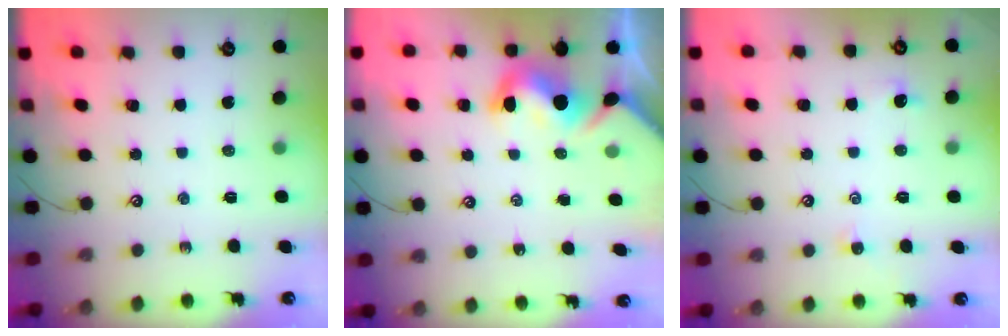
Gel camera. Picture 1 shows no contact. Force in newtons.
{"total": 6.3, "press": 6.3, "slide": 0.4}
{"total": 0.0}